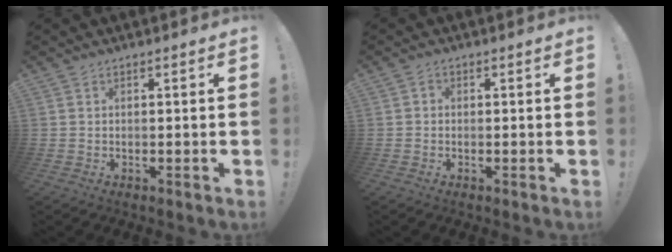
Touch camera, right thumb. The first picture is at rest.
{"total": 0.9, "force": [-0.5, 0.6, 0.5], "torque": [-0.008, 0.004, -0.010]}